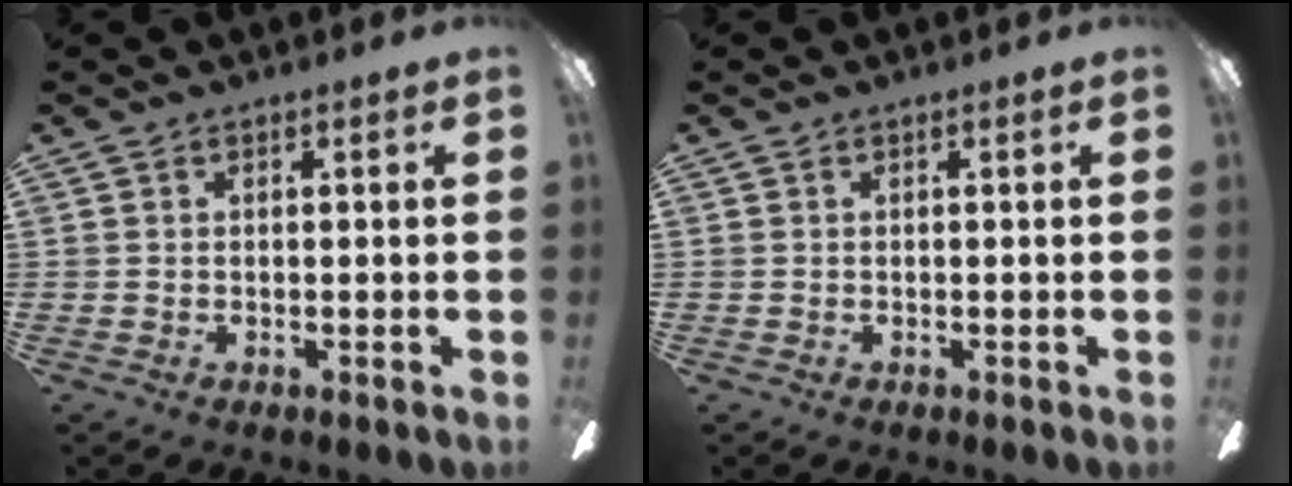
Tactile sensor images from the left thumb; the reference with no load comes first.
{"total": 0.0}